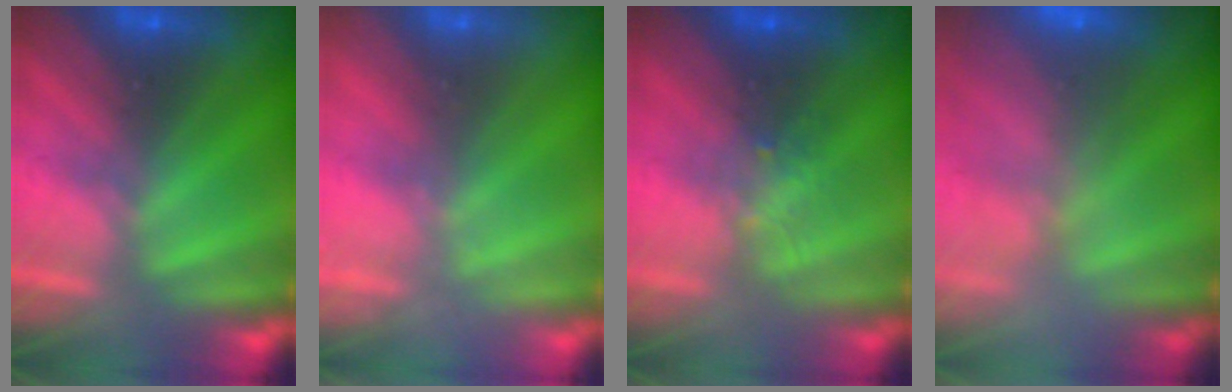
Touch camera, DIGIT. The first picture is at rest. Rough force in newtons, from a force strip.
{"total": 2.1}
{"total": 2.4}
{"total": 6.0}